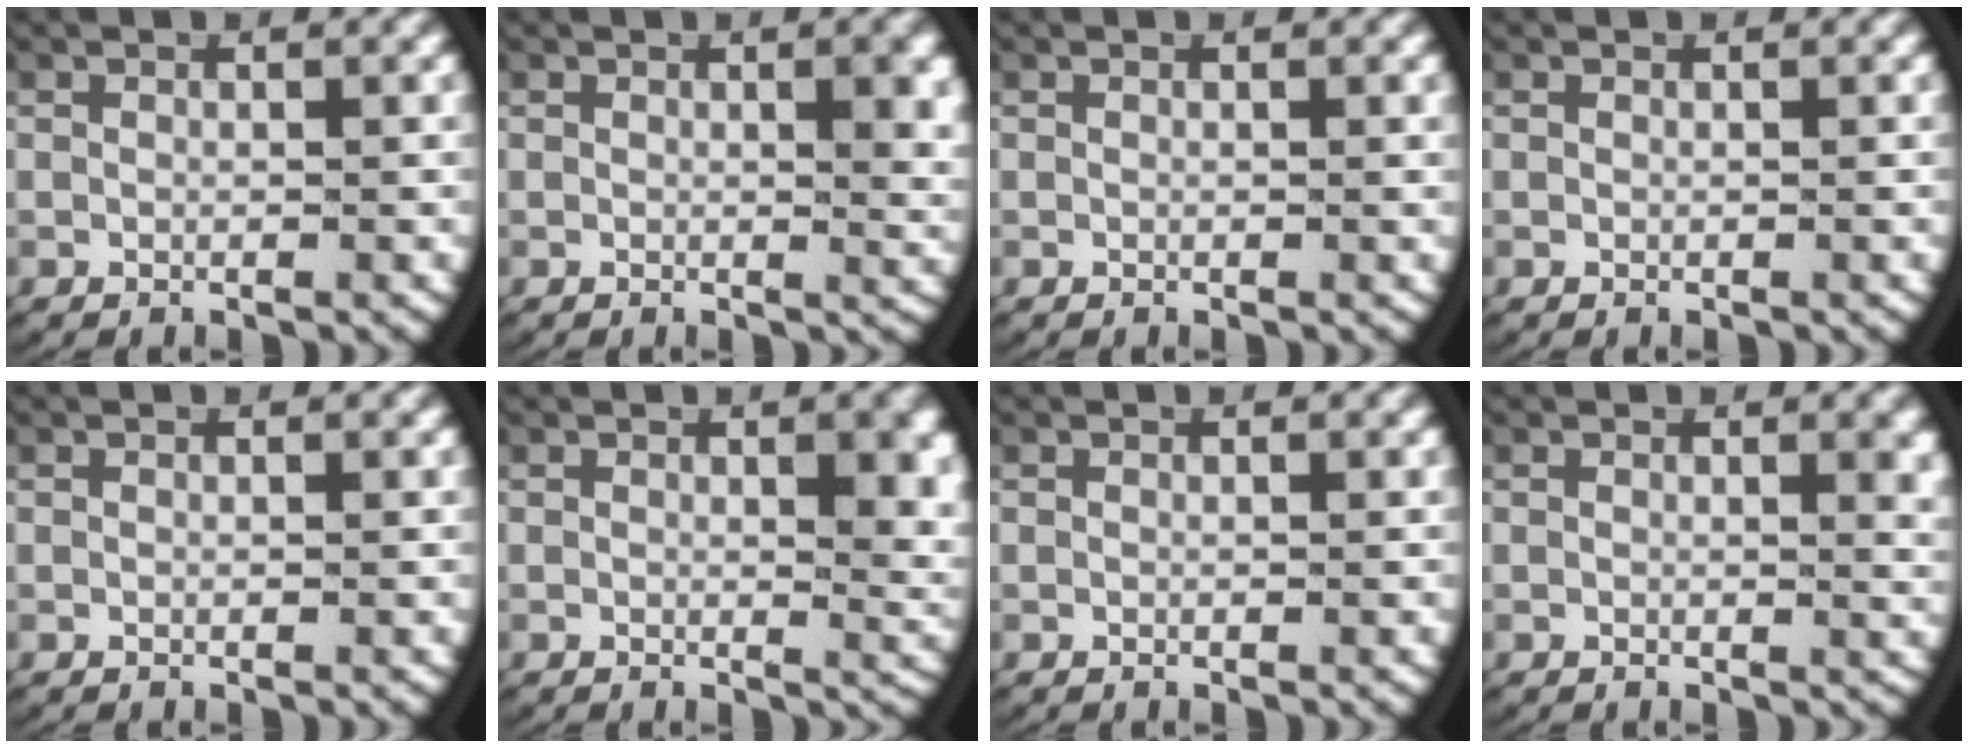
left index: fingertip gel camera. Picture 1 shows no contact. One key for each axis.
{"total": 1.9, "fx": 0.5, "fy": 0.2, "fz": 1.8, "tx": -0.029, "ty": -0.009, "tz": 0.009}
{"total": 0.0}
{"total": 0.0}
{"total": 0.0}
{"total": 2.4, "fx": 0.7, "fy": 0.5, "fz": 2.2, "tx": -0.029, "ty": -0.014, "tz": 0.013}
{"total": 0.0}
{"total": 1.1, "fx": 0.5, "fy": -0.1, "fz": 1.0, "tx": -0.014, "ty": -0.008, "tz": 0.010}